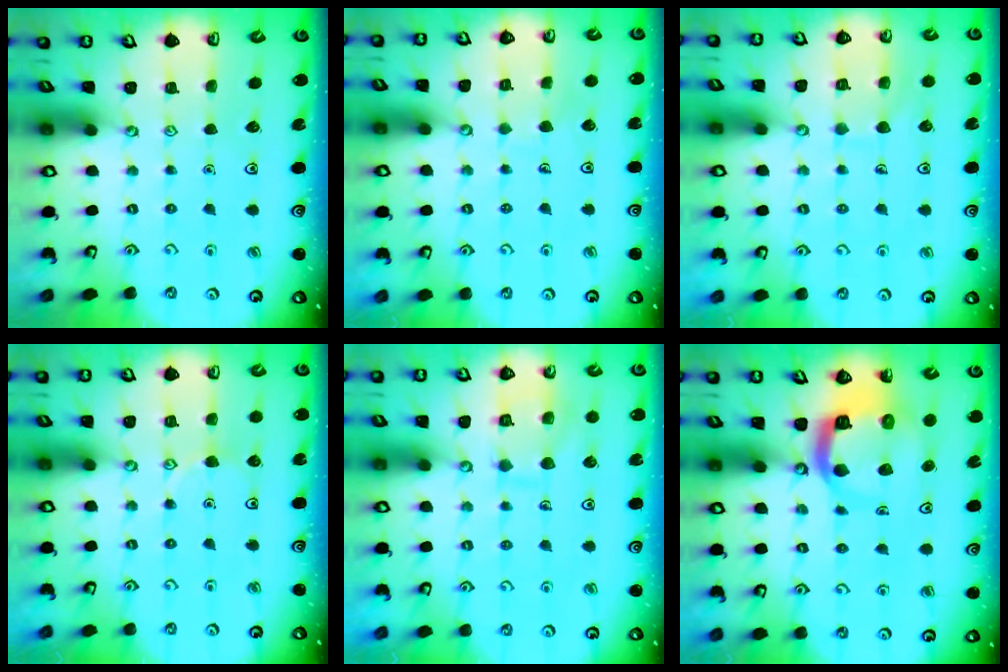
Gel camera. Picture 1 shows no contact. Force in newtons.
{"total": 3.5, "press": 3.5, "slide": 0.2}
{"total": 6.8, "press": 6.8, "slide": 0.6}
{"total": 4.2, "press": 4.2, "slide": 0.4}
{"total": 9.9, "press": 9.8, "slide": 0.9}
{"total": 9.2, "press": 9.2, "slide": 1.0}